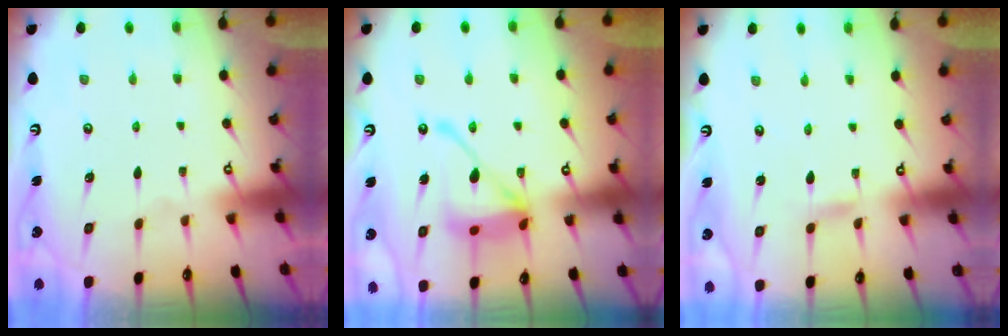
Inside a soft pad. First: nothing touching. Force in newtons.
{"total": 16.1, "press": 16.0, "slide": 1.6}
{"total": 1.4, "press": 1.4, "slide": 0.1}